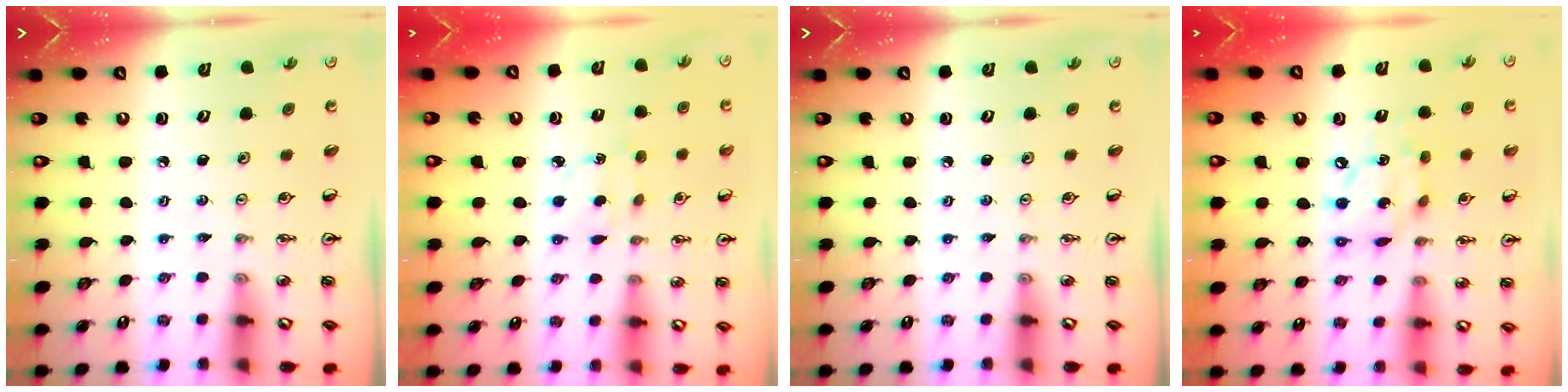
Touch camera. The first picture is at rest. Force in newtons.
{"total": 3.2, "press": 3.2, "slide": 0.4}
{"total": 0.0}
{"total": 10.0, "press": 10.0, "slide": 1.1}